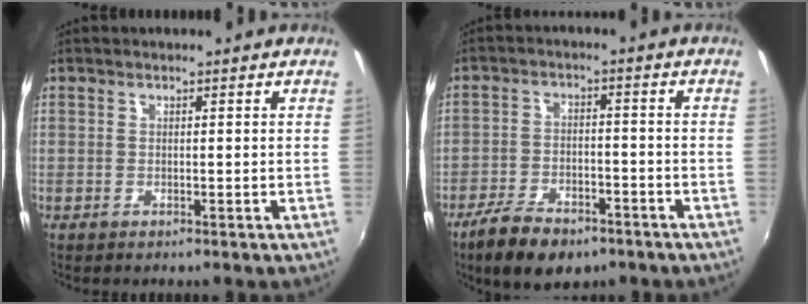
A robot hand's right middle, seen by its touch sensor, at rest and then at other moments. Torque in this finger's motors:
{"motor_torque": [0.69, -1.45, 0.14, 0.04]}